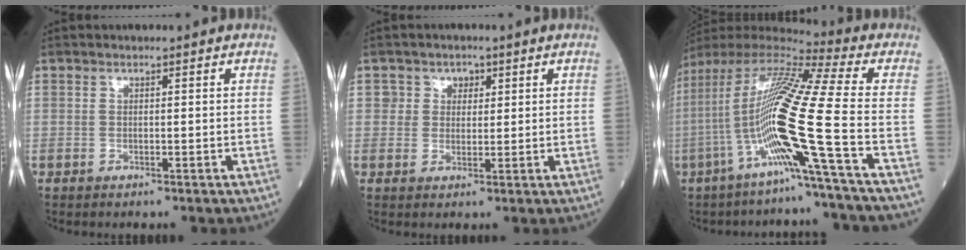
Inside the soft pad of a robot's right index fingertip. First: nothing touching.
{"total": 2.9, "force": [1.1, 2.6, 0.5], "torque": [0.006, -0.001, 0.012]}
{"total": 19.1, "force": [-6.0, -2.0, 18.0], "torque": [-0.365, -0.010, -0.130]}